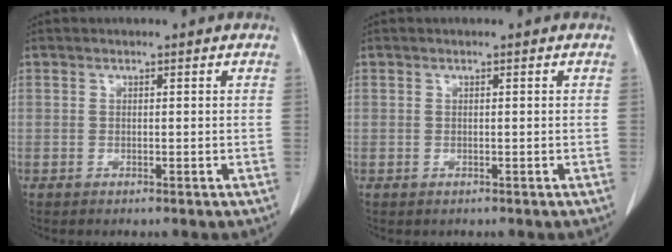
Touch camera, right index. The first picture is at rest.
{"total": 0.0}